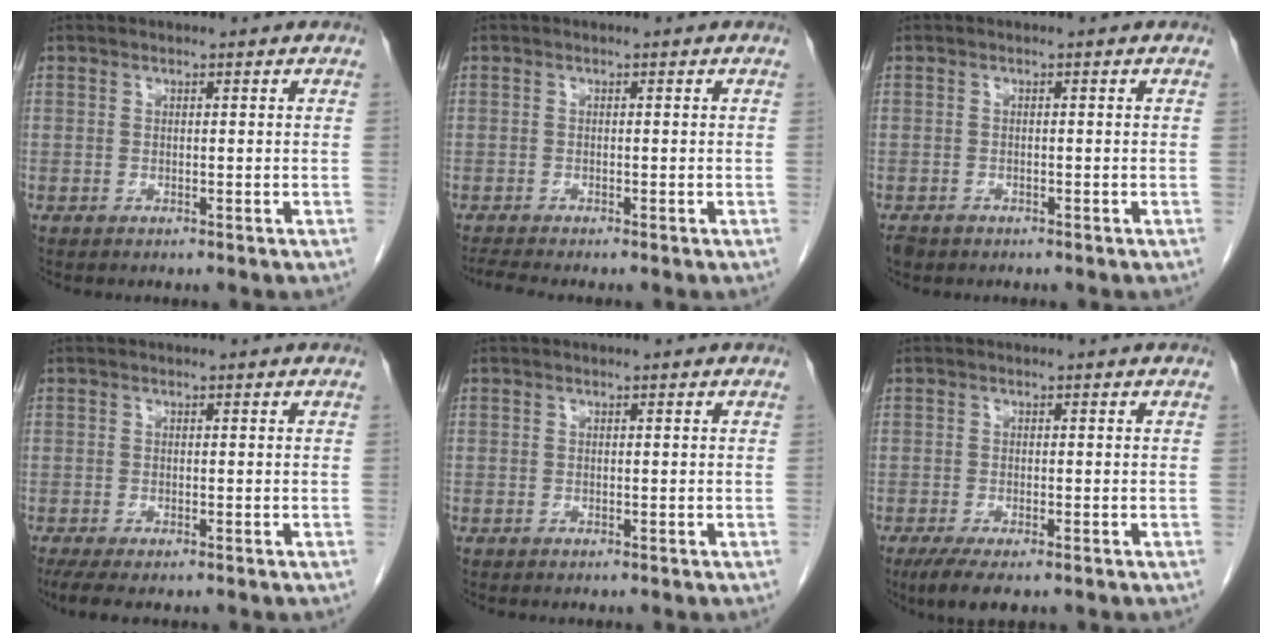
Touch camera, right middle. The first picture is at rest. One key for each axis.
{"total": 1.6, "fx": -1.4, "fy": -0.6, "fz": 0.5, "tx": -0.018, "ty": -0.009, "tz": -0.030}
{"total": 2.2, "fx": -1.6, "fy": 1.3, "fz": 0.6, "tx": -0.015, "ty": -0.002, "tz": -0.025}
{"total": 4.5, "fx": -3.3, "fy": 1.3, "fz": 2.8, "tx": -0.048, "ty": -0.015, "tz": -0.050}
{"total": 0.0}
{"total": 5.0, "fx": -3.4, "fy": 1.2, "fz": 3.5, "tx": -0.058, "ty": -0.014, "tz": -0.051}